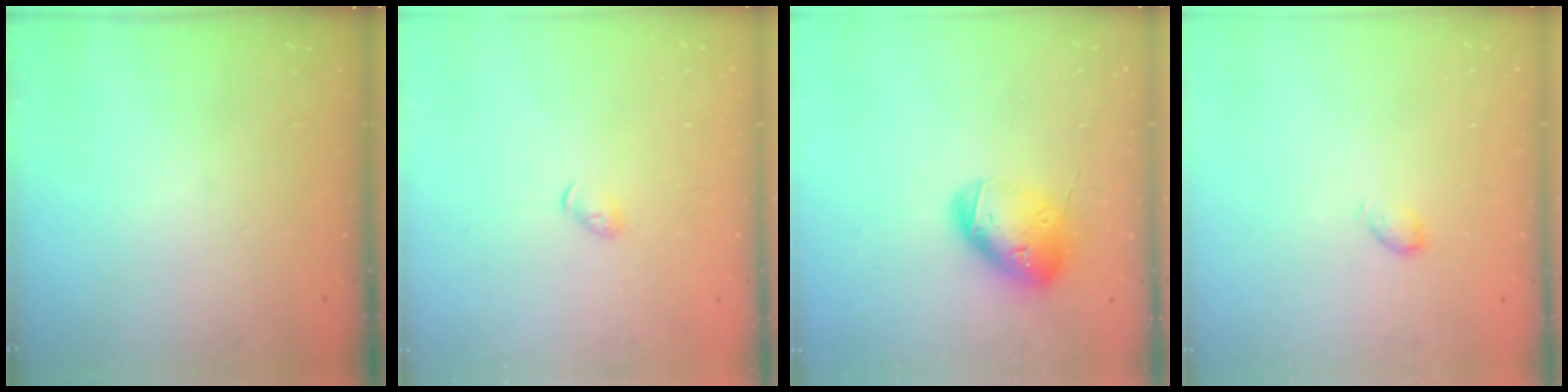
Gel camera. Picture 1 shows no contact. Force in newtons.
{"total": 3.8, "press": 3.7, "slide": 0.9}
{"total": 15.3, "press": 15.1, "slide": 2.4}
{"total": 3.8, "press": 3.8, "slide": 0.7}